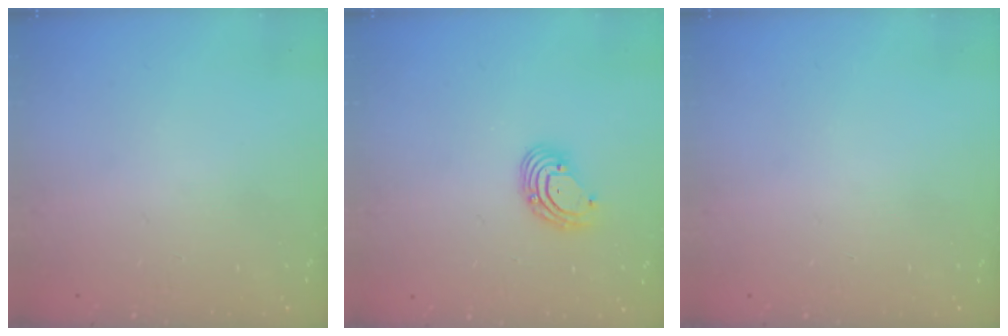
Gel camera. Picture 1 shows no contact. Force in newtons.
{"total": 5.6, "press": 5.6, "slide": 0.5}
{"total": 0.0}